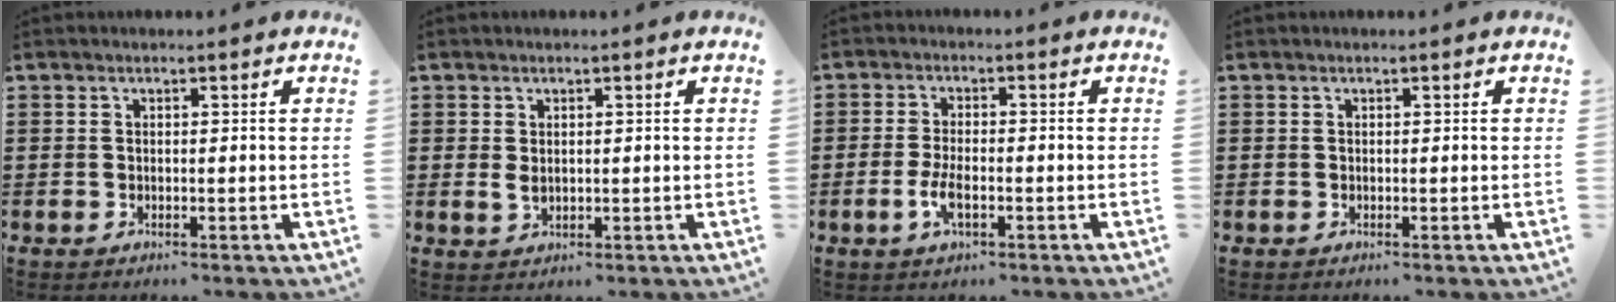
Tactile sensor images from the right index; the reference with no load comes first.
{"total": 1.7, "force": [0.2, 1.1, 1.3], "torque": [-0.026, 0.005, 0.003]}
{"total": 4.0, "force": [-1.4, 1.5, 3.5], "torque": [-0.078, -0.004, -0.030]}
{"total": 0.0}